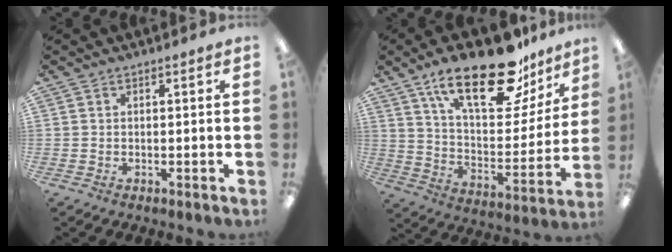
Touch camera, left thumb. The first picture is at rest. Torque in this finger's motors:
{"motor_torque": [0.45, 0.49, 1.55, -1.22, 0.28]}